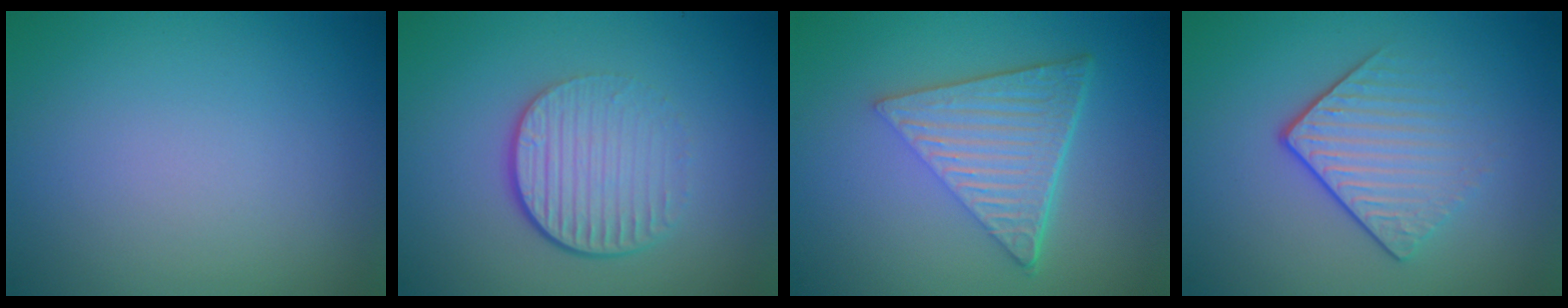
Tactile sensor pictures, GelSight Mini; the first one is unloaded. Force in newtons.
{"total": 4.5, "press": 2.8, "slide": 3.5}
{"total": 6.7, "press": 4.4, "slide": 5.0}
{"total": 4.2, "press": 2.7, "slide": 3.2}